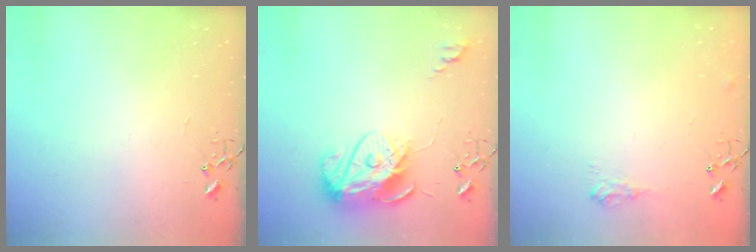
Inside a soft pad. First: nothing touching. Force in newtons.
{"total": 13.9, "press": 13.8, "slide": 1.3}
{"total": 7.3, "press": 7.3, "slide": 1.0}